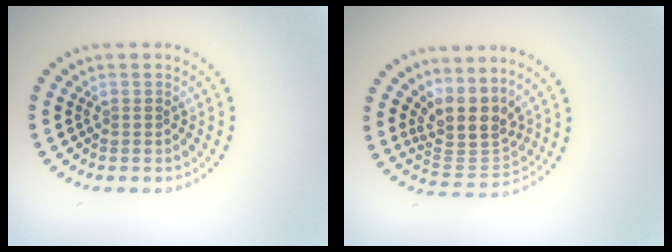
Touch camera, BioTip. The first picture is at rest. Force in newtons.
{"total": 4.3, "press": 3.4, "slide": 2.6}